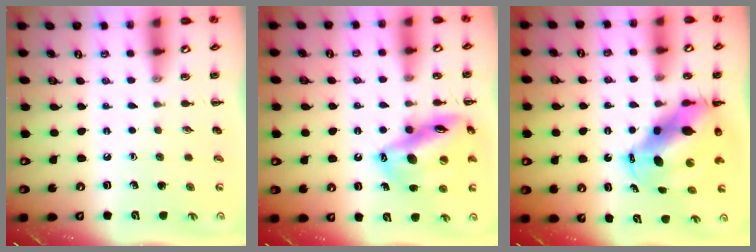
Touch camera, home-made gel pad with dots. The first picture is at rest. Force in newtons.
{"total": 17.9, "press": 17.5, "slide": 4.1}
{"total": 10.4, "press": 10.1, "slide": 2.7}